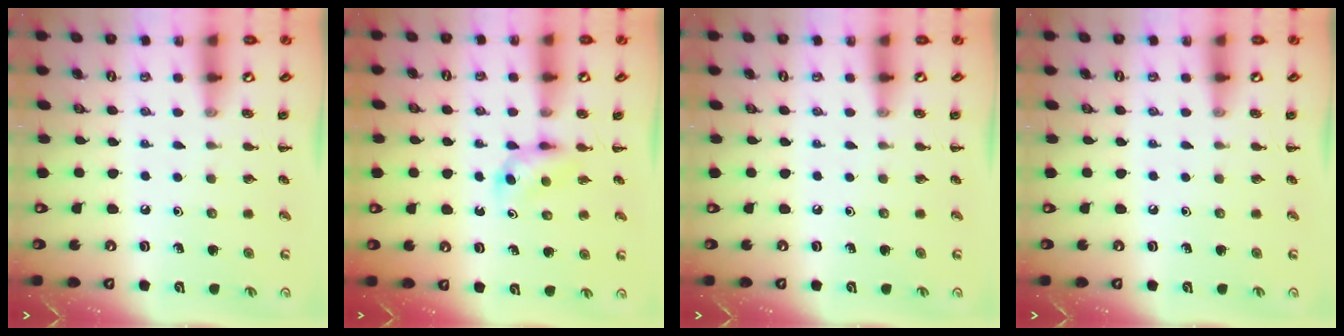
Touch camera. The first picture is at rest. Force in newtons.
{"total": 3.6, "press": 3.4, "slide": 1.3}
{"total": 0.0}
{"total": 0.0}